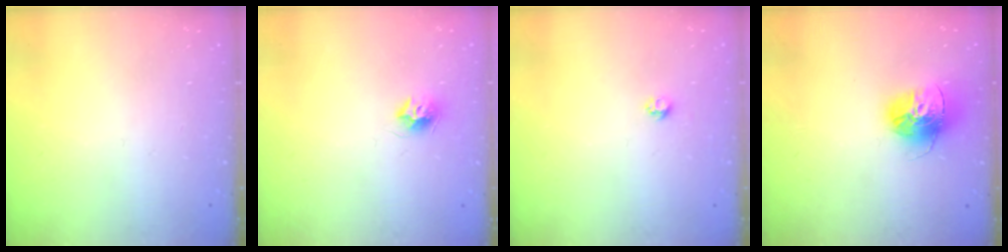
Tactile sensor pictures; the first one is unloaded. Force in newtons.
{"total": 7.4, "press": 7.4, "slide": 0.0}
{"total": 3.8, "press": 3.7, "slide": 0.5}
{"total": 15.3, "press": 15.2, "slide": 1.4}